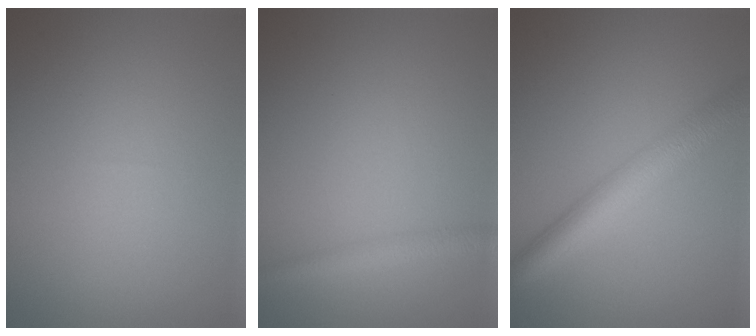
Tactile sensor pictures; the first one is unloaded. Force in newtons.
{"total": 1.7, "press": 1.7, "slide": 0.1}
{"total": 5.2, "press": 5.1, "slide": 0.2}